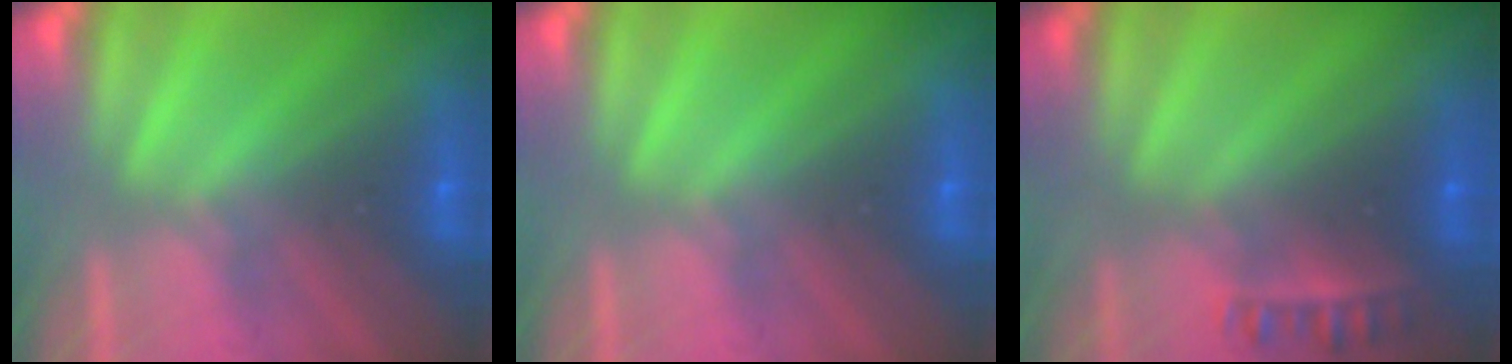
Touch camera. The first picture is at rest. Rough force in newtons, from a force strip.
{"total": 0.0}
{"total": 2.3}